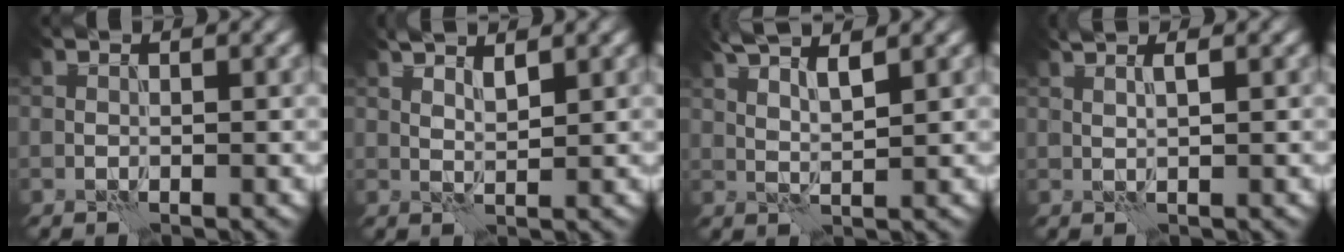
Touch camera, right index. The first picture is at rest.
{"total": 2.2, "force": [1.5, 0.4, 1.6], "torque": [-0.027, -0.002, 0.028]}
{"total": 3.8, "force": [2.4, 0.7, 2.9], "torque": [-0.055, 0.006, 0.041]}
{"total": 2.2, "force": [1.3, 0.6, 1.7], "torque": [-0.018, 0.002, 0.008]}